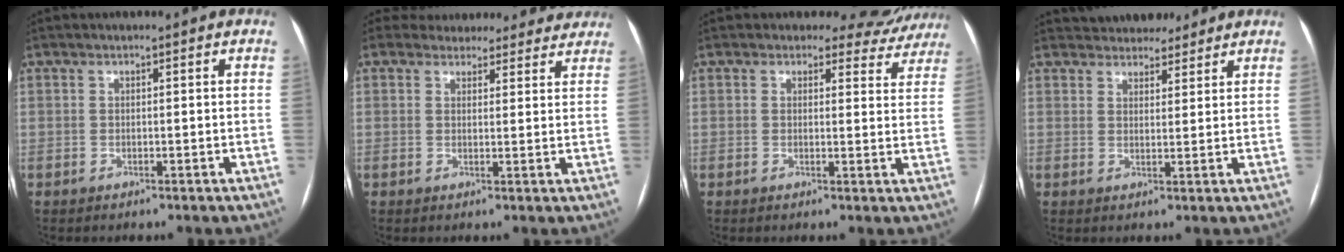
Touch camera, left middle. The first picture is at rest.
{"total": 15.5, "force": [14.3, 5.6, 2.1], "torque": [-0.013, 0.010, 0.162]}
{"total": 7.1, "force": [6.5, 2.9, -0.2], "torque": [0.034, -0.009, 0.045]}
{"total": 9.1, "force": [8.3, 3.4, 1.7], "torque": [-0.012, 0.017, 0.111]}